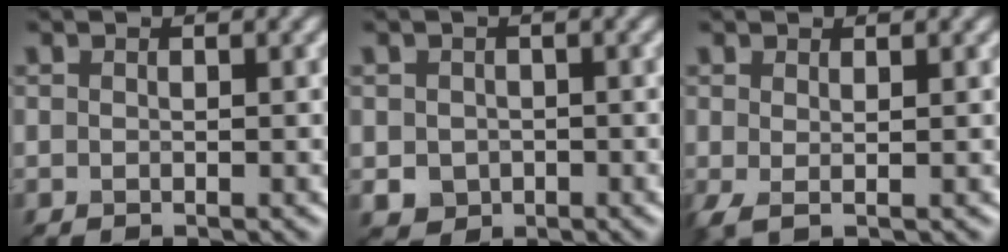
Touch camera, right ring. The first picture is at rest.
{"total": 2.0, "force": [-0.4, 1.9, 0.7], "torque": [-0.011, -0.006, -0.006]}
{"total": 1.3, "force": [0.2, 0.3, 1.2], "torque": [-0.027, 0.000, 0.004]}